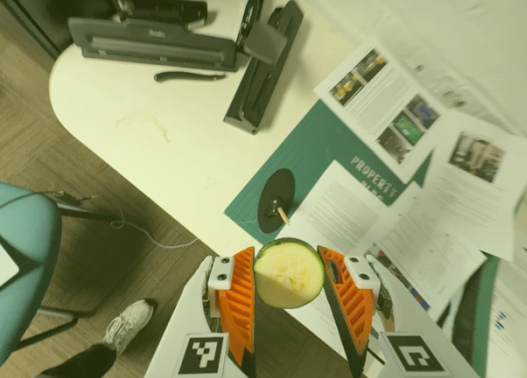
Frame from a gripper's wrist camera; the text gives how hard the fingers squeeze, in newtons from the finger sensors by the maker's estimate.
{"total": 9.1, "left": 9.5, "right": 8.8}